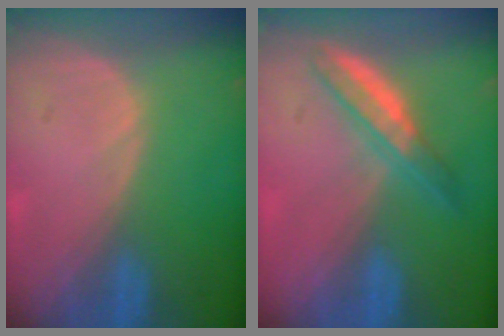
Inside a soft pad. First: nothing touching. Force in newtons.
{"total": 4.6, "press": 4.6, "slide": 0.1}